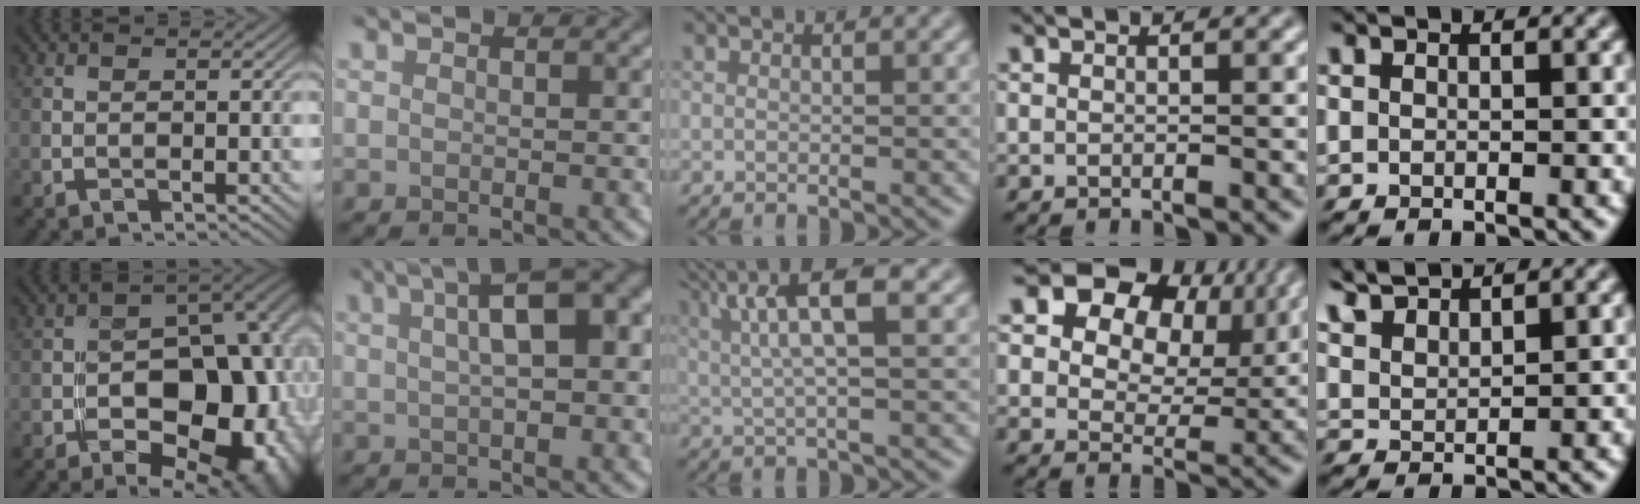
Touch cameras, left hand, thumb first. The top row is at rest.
{"thumb": {"total": 18.8, "force": [-6.5, 12.7, 12.3], "torque": [-0.103, 0.006, -0.082]}, "index": {"total": 11.3, "force": [3.2, 4.5, 9.9], "torque": [-0.100, 0.045, 0.026]}, "middle": {"total": 5.2, "force": [1.5, 0.6, 4.9], "torque": [-0.101, 0.013, 0.040]}, "ring": {"total": 14.6, "force": [7.1, 10.4, 7.4], "torque": [-0.160, 0.049, 0.140]}, "little": {"total": 3.6, "force": [3.3, 0.3, 1.5], "torque": [-0.042, 0.016, 0.052]}}